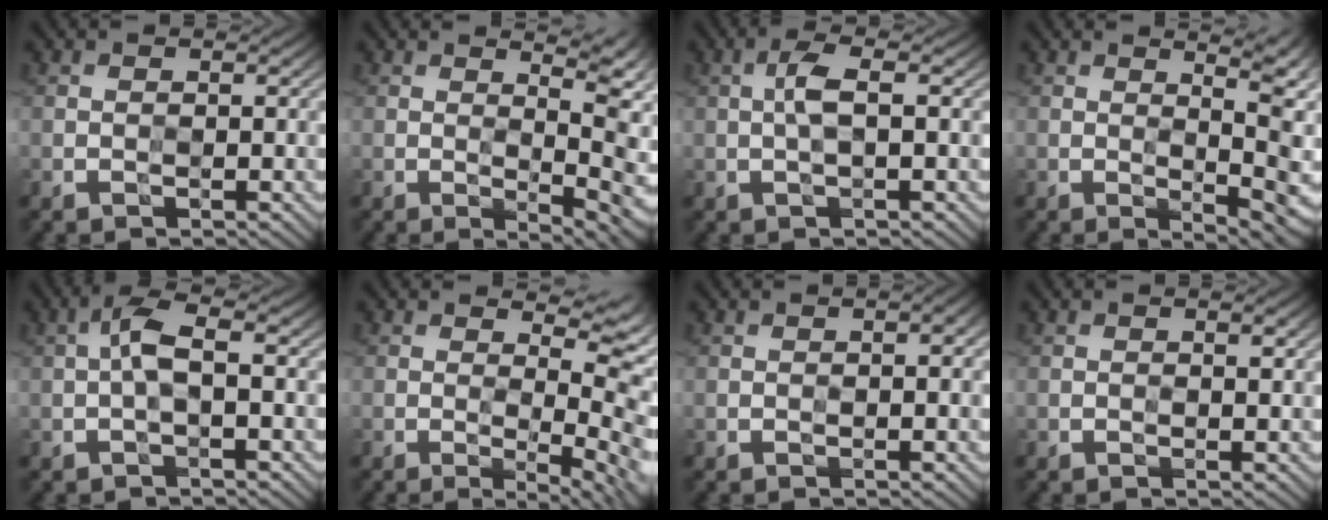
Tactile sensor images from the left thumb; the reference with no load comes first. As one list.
[{"total": 7.2, "force": [1.3, 1.4, 7.0], "torque": [-0.090, 0.009, 0.022]}, {"total": 2.7, "force": [0.4, 0.5, 2.6], "torque": [-0.058, 0.009, 0.001]}, {"total": 8.4, "force": [1.5, 1.9, 8.1], "torque": [-0.093, 0.010, 0.030]}, {"total": 3.4, "force": [0.0, 0.9, 3.3], "torque": [-0.071, 0.013, -0.007]}, {"total": 7.4, "force": [0.7, 1.5, 7.2], "torque": [-0.094, 0.003, 0.015]}, {"total": 1.9, "force": [0.2, 0.4, 1.9], "torque": [-0.028, 0.004, 0.004]}, {"total": 1.1, "force": [0.5, 0.0, 1.0], "torque": [-0.020, 0.001, 0.008]}]